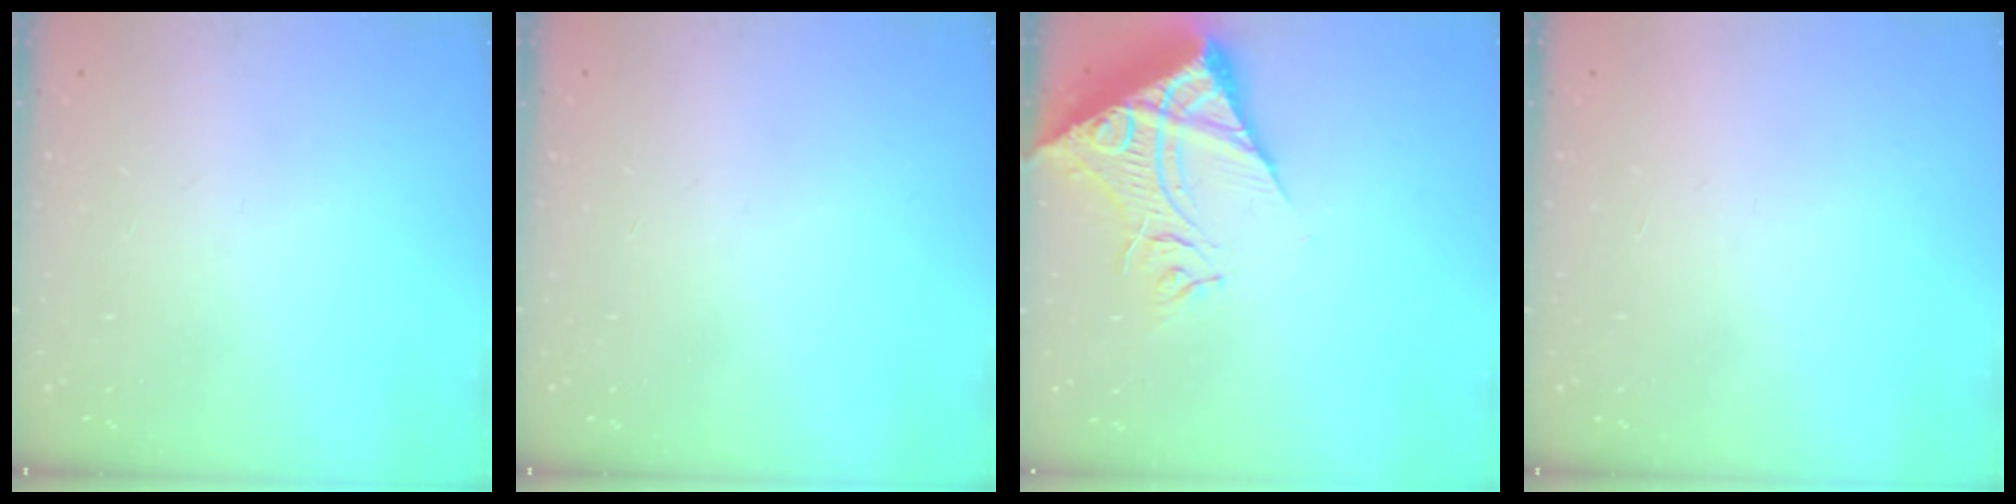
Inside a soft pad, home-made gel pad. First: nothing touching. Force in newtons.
{"total": 0.0}
{"total": 14.2, "press": 14.1, "slide": 1.9}
{"total": 1.5, "press": 1.5, "slide": 0.1}